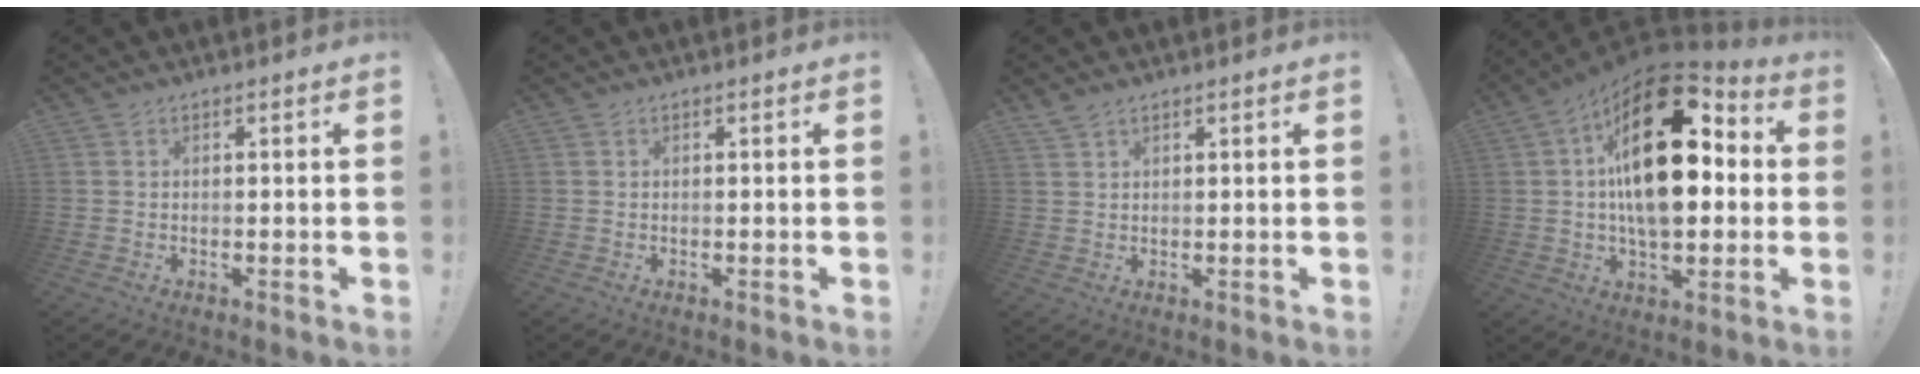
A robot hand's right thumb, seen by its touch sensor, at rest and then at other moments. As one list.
[{"total": 0.0}, {"total": 2.2, "force": [1.9, 0.7, 1.0], "torque": [-0.015, -0.011, 0.034]}, {"total": 25.8, "force": [5.1, 13.5, 21.3], "torque": [-0.358, -0.020, 0.088]}]